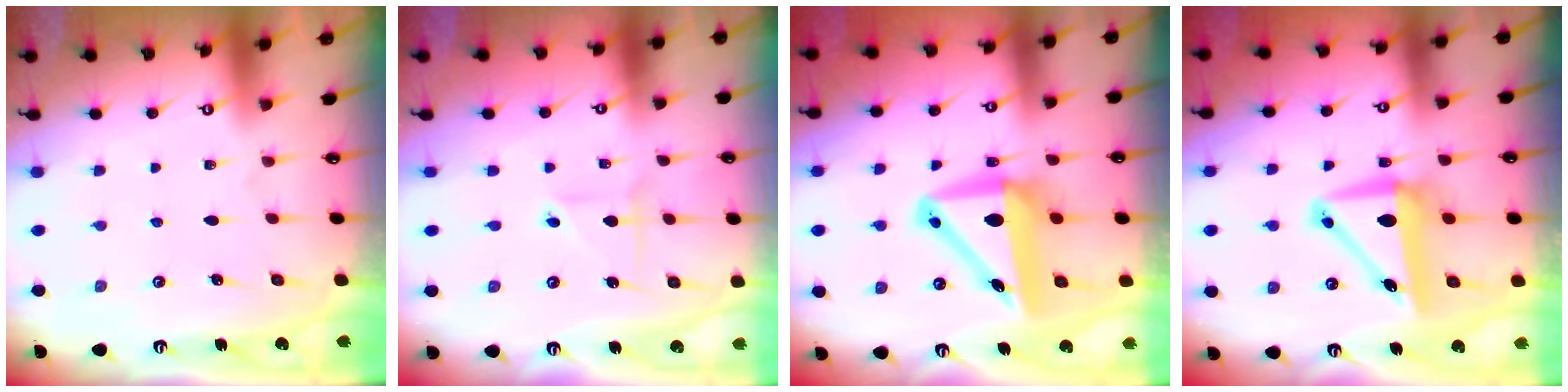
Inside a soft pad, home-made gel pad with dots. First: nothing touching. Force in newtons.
{"total": 2.5, "press": 2.5, "slide": 0.2}
{"total": 10.8, "press": 10.2, "slide": 3.6}
{"total": 9.6, "press": 9.1, "slide": 3.2}